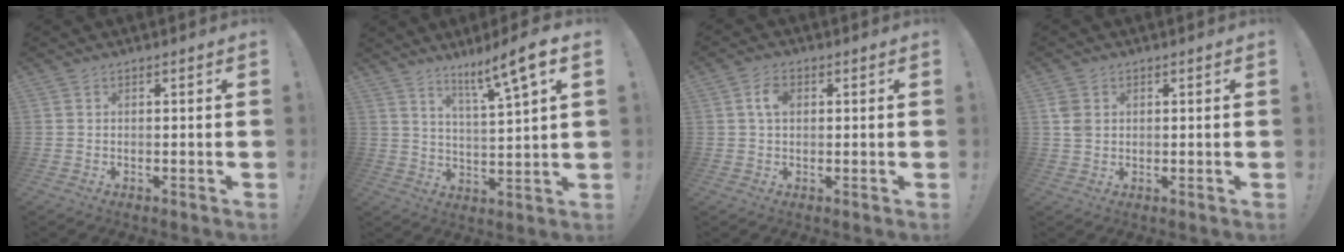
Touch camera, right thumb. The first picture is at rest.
{"total": 10.4, "force": [6.5, 0.0, 8.1], "torque": [-0.123, -0.042, 0.095]}
{"total": 4.5, "force": [1.1, 2.8, 3.4], "torque": [-0.055, 0.004, 0.016]}
{"total": 3.7, "force": [1.1, 2.9, 2.0], "torque": [-0.027, 0.001, 0.023]}